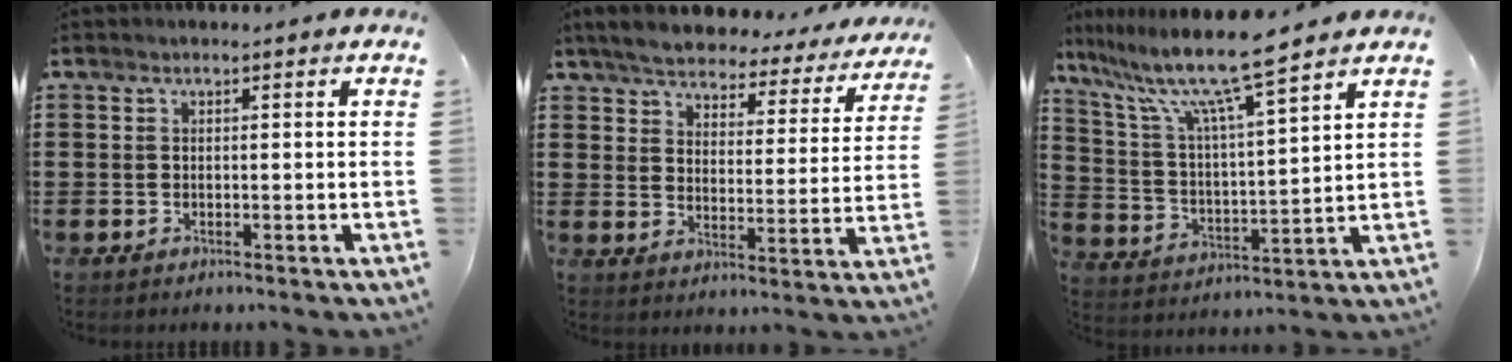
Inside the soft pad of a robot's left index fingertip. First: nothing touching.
{"total": 4.8, "force": [4.6, 0.7, 1.1], "torque": [-0.049, -0.031, 0.076]}
{"total": 10.8, "force": [9.0, -0.1, 6.1], "torque": [-0.151, -0.048, 0.150]}